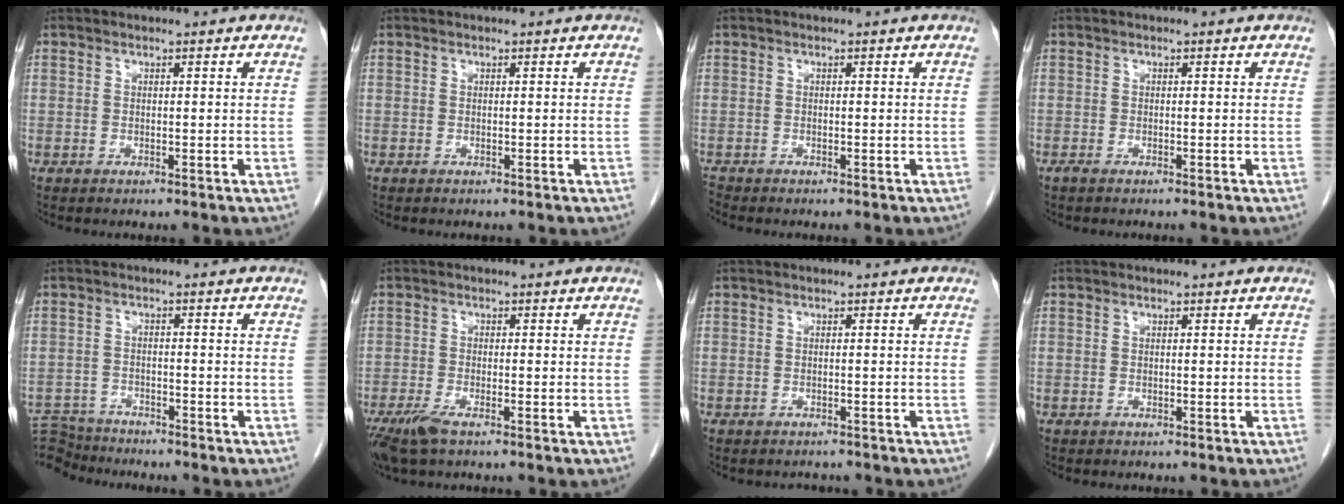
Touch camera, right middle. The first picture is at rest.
{"total": 0.0}
{"total": 0.6, "force": [-0.6, -0.1, -0.1], "torque": [-0.006, -0.007, -0.014]}
{"total": 1.0, "force": [-0.8, 0.1, 0.5], "torque": [-0.012, -0.002, -0.011]}
{"total": 6.9, "force": [-6.8, 1.1, -0.1], "torque": [0.000, 0.000, -0.123]}
{"total": 4.1, "force": [-2.8, 0.8, 2.9], "torque": [-0.064, -0.011, -0.053]}
{"total": 1.7, "force": [-1.6, 0.6, 0.0], "torque": [-0.005, -0.003, -0.022]}
{"total": 0.0}